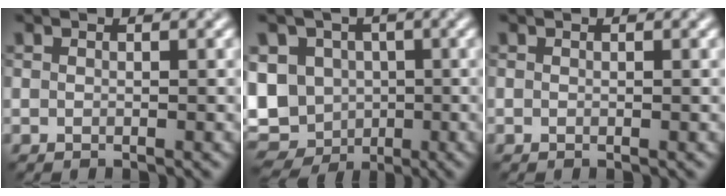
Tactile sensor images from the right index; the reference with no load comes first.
{"total": 9.6, "force": [-1.9, 7.9, 5.1], "torque": [-0.072, -0.003, -0.044]}
{"total": 0.0}